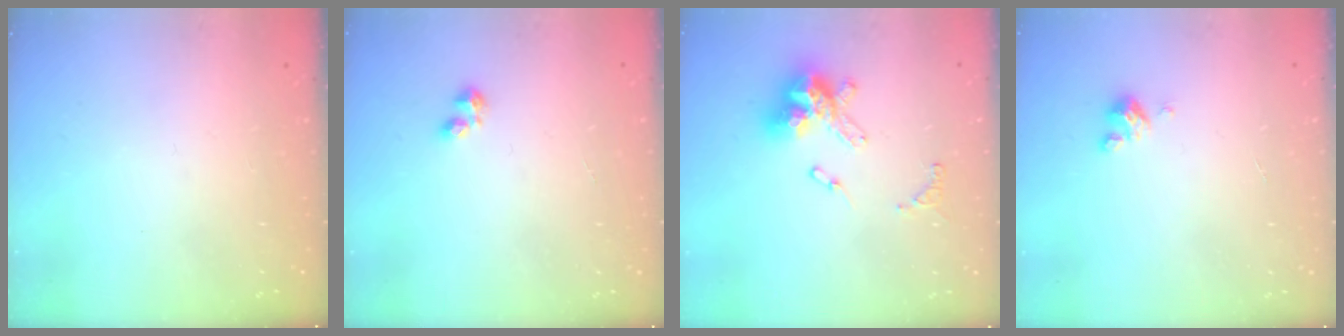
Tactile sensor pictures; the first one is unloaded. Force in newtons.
{"total": 3.1, "press": 3.1, "slide": 0.6}
{"total": 13.4, "press": 13.4, "slide": 1.3}
{"total": 3.7, "press": 3.7, "slide": 0.3}